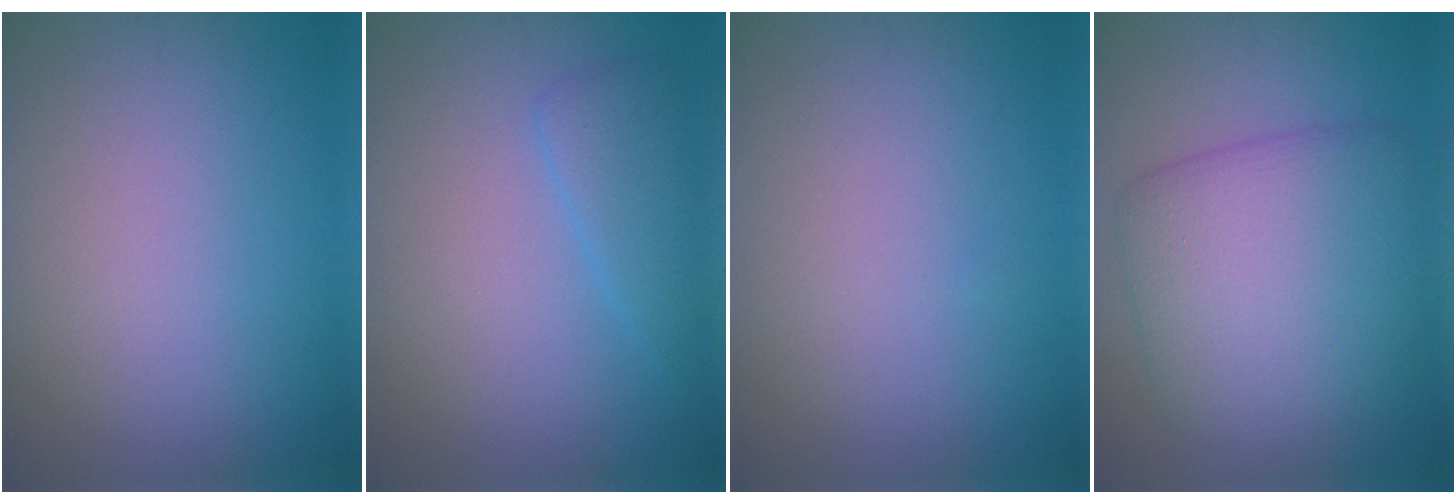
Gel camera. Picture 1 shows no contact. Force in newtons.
{"total": 2.4, "press": 2.4, "slide": 0.2}
{"total": 0.0}
{"total": 8.5, "press": 8.5, "slide": 0.3}